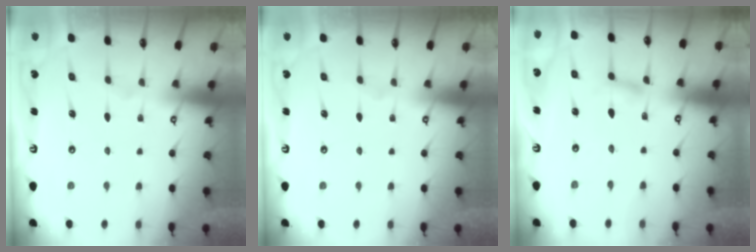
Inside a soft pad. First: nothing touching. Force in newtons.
{"total": 0.0}
{"total": 3.1, "press": 3.1, "slide": 0.3}